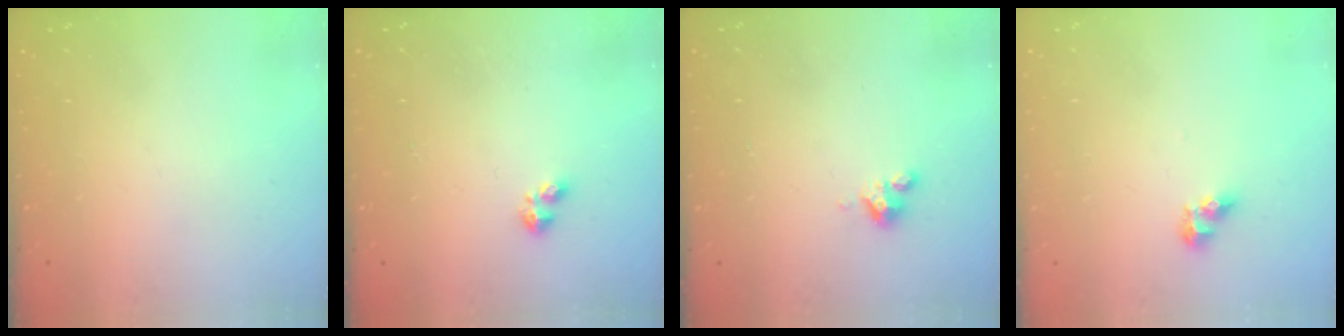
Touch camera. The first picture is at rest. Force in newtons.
{"total": 2.2, "press": 2.2, "slide": 0.4}
{"total": 3.6, "press": 3.6, "slide": 0.4}
{"total": 6.1, "press": 6.1, "slide": 0.3}